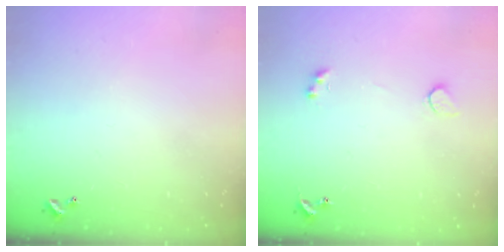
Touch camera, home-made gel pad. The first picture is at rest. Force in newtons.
{"total": 2.1, "press": 1.9, "slide": 1.0}